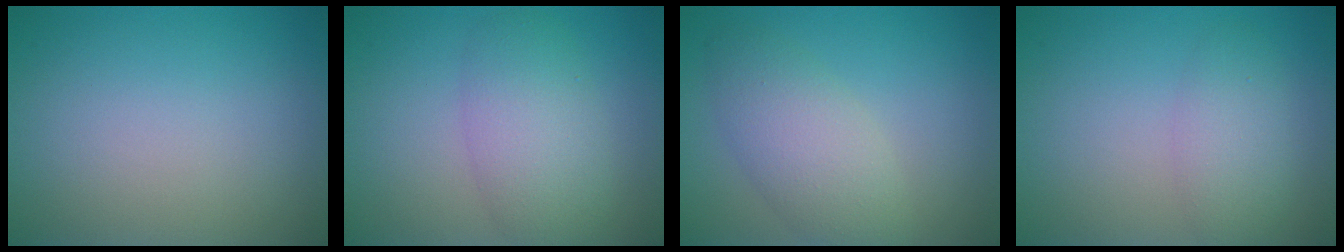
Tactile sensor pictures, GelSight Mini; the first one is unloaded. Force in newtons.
{"total": 4.7, "press": 4.7, "slide": 0.2}
{"total": 4.3, "press": 4.3, "slide": 0.3}
{"total": 2.8, "press": 2.8, "slide": 0.1}